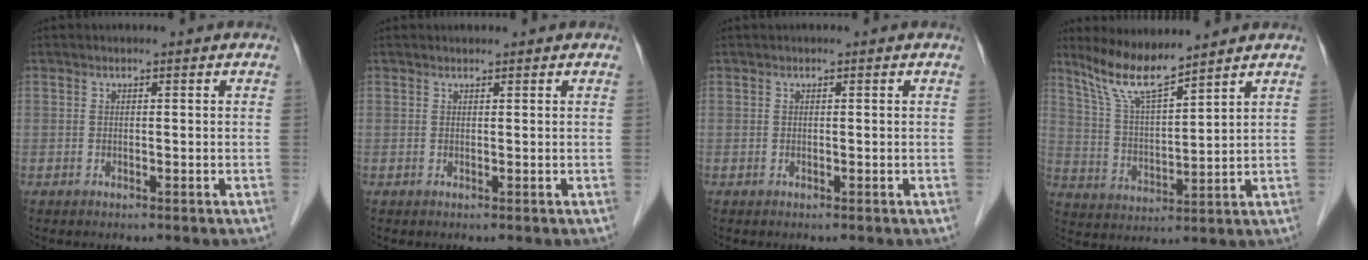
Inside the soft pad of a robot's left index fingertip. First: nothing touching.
{"total": 0.7, "force": [0.6, 0.2, 0.1], "torque": [-0.011, 0.005, 0.011]}
{"total": 0.0}
{"total": 7.8, "force": [6.9, 0.1, 3.6], "torque": [-0.084, -0.005, 0.142]}